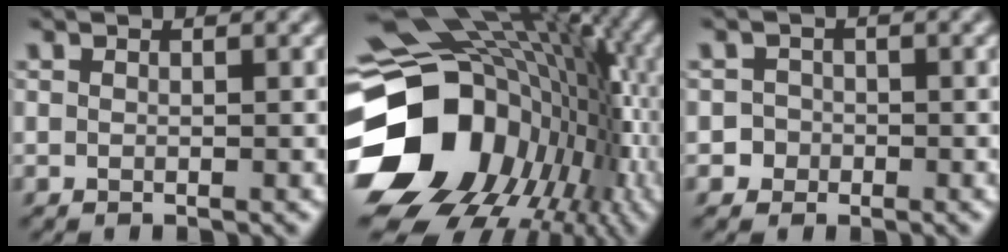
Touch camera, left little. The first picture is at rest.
{"total": 18.1, "force": [-2.7, 14.4, 10.6], "torque": [-0.200, -0.017, -0.019]}
{"total": 2.4, "force": [-0.9, 2.2, 0.0], "torque": [0.024, 0.008, -0.023]}